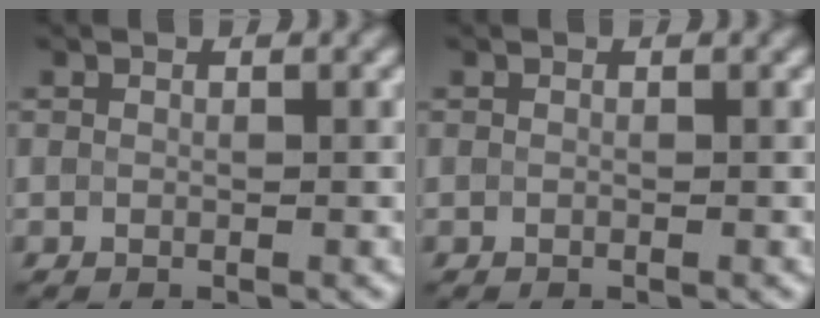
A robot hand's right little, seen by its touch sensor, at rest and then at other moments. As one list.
[{"total": 0.0}]